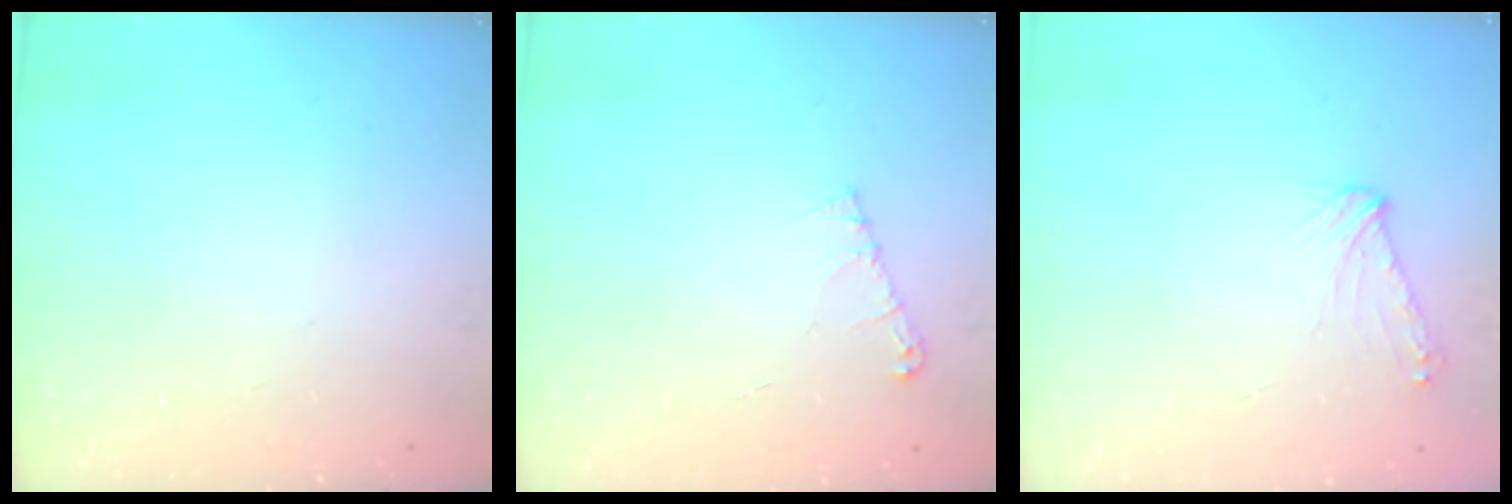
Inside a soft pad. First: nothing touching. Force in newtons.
{"total": 5.9, "press": 5.9, "slide": 0.7}
{"total": 6.7, "press": 6.6, "slide": 1.1}